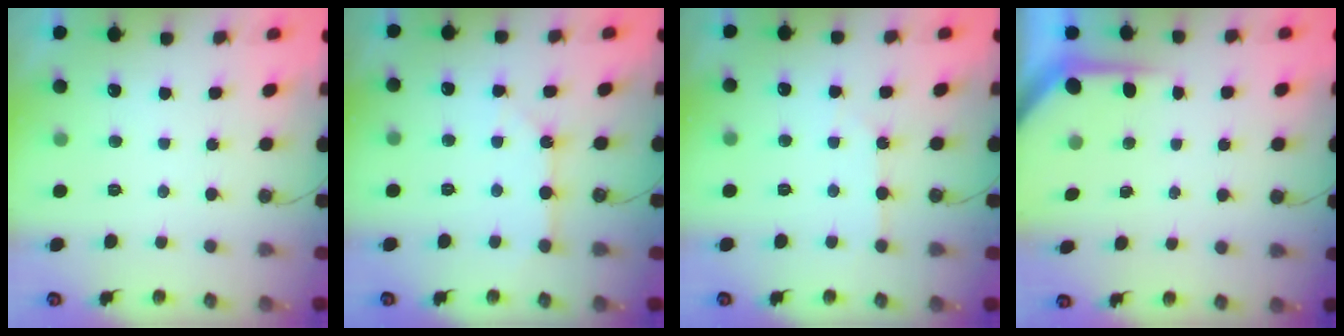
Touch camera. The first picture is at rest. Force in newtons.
{"total": 2.3, "press": 2.3, "slide": 0.3}
{"total": 4.5, "press": 4.4, "slide": 0.7}
{"total": 4.1, "press": 4.0, "slide": 0.2}